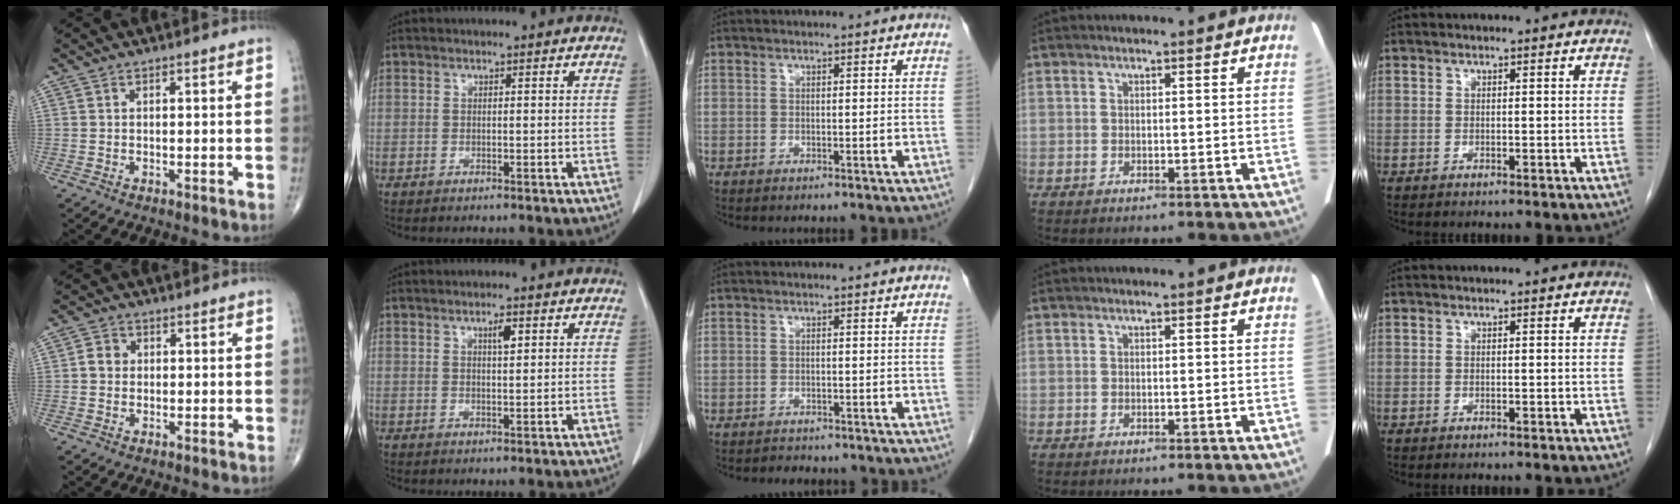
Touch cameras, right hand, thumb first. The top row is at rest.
{"thumb": {"total": 2.7, "force": [0.1, 2.4, 1.2], "torque": [-0.009, 0.006, -0.003]}, "index": {"total": 2.0, "force": [0.9, 0.4, 1.7], "torque": [-0.029, -0.001, 0.015]}, "middle": {"total": 2.1, "force": [-1.9, 0.8, 0.3], "torque": [-0.012, -0.003, -0.025]}}